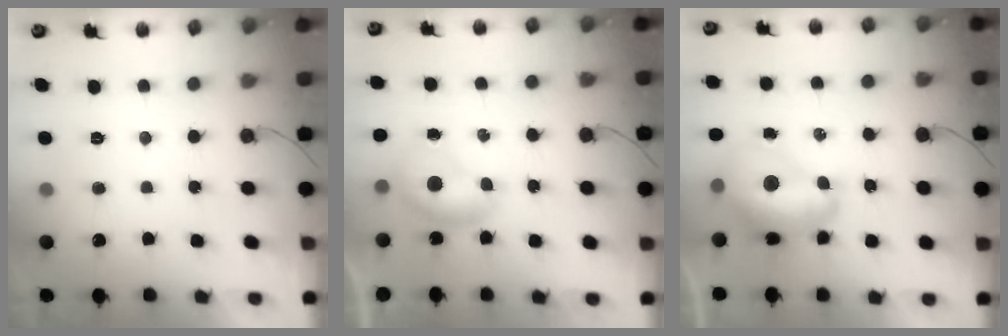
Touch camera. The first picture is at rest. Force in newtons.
{"total": 6.1, "press": 6.1, "slide": 0.9}
{"total": 12.7, "press": 12.7, "slide": 1.1}